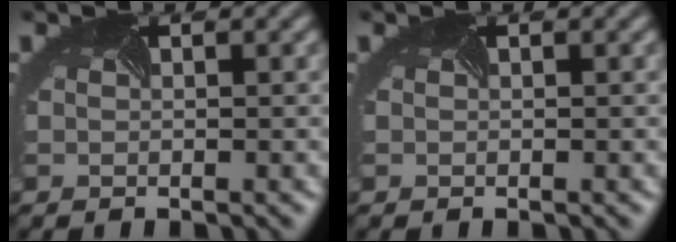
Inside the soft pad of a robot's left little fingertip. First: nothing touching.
{"total": 0.0}